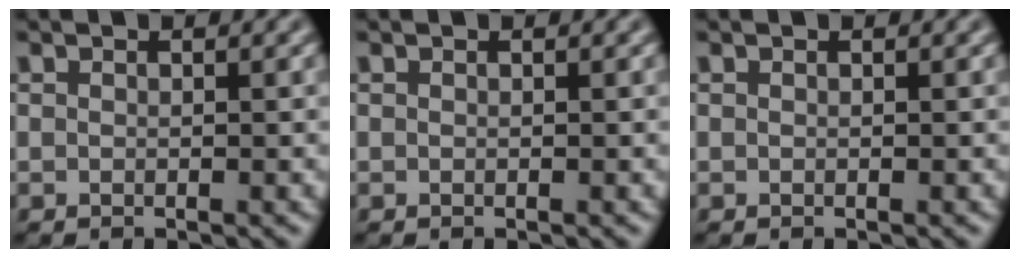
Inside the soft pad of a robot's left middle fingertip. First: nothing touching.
{"total": 0.0}
{"total": 0.0}